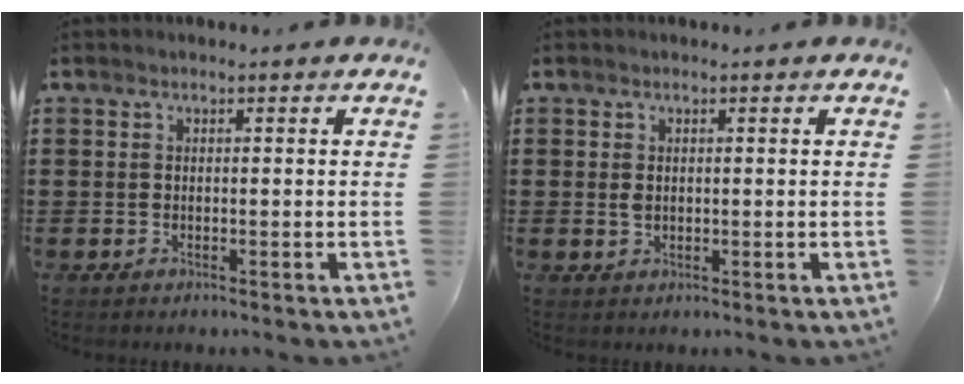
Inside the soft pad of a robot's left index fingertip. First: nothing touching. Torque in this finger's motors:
{"motor_torque": [0.29, 0.10, 0.12, 0.04]}